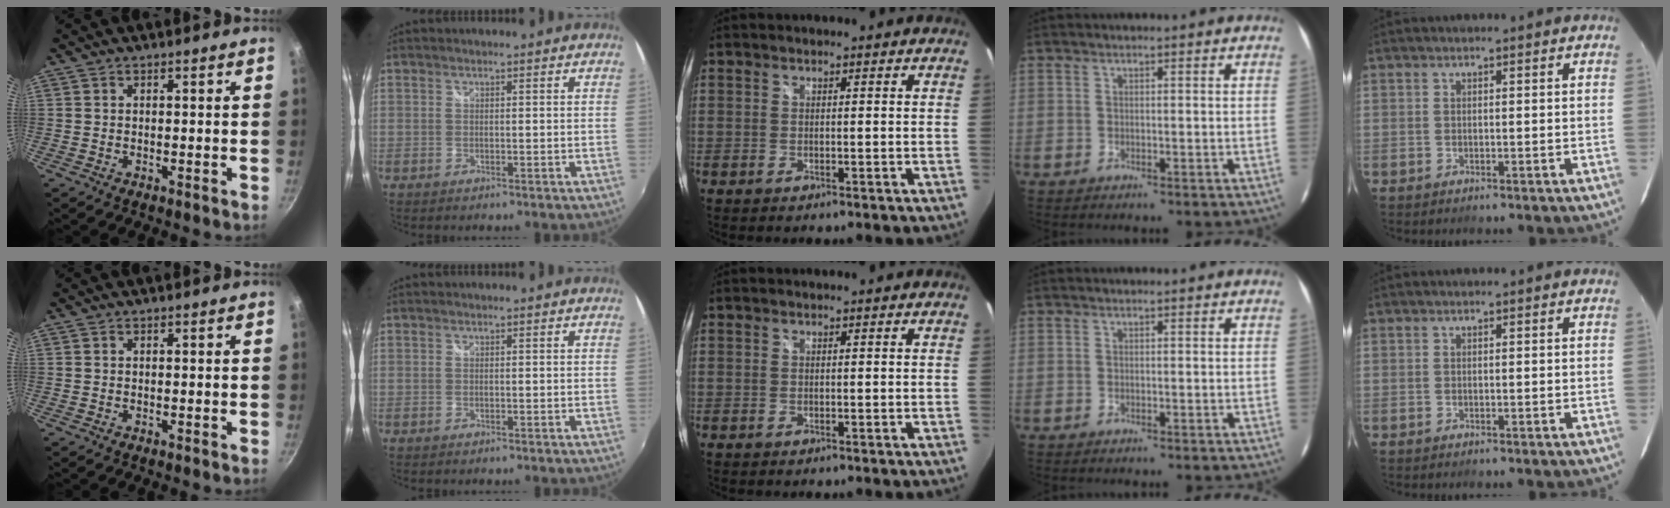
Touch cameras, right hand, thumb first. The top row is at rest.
{}